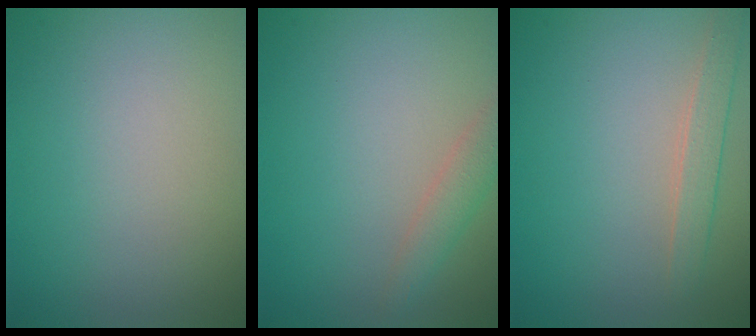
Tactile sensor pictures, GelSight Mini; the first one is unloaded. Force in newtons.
{"total": 1.9, "press": 1.9, "slide": 0.0}
{"total": 1.8, "press": 1.8, "slide": 0.1}